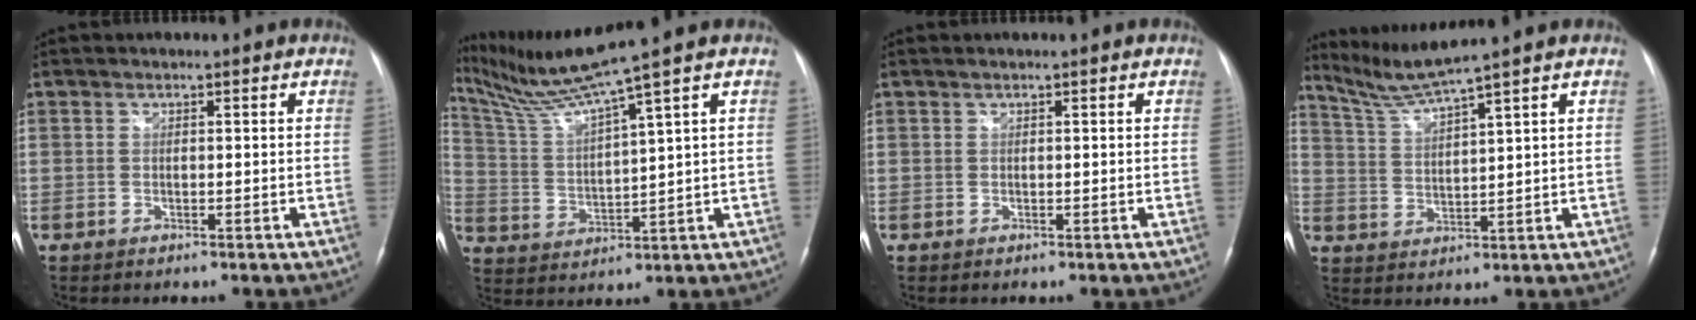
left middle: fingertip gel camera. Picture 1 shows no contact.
{"total": 10.7, "force": [8.6, -3.1, 5.6], "torque": [-0.117, -0.007, 0.171]}
{"total": 0.5, "force": [0.4, -0.1, 0.3], "torque": [-0.010, 0.012, 0.010]}
{"total": 6.0, "force": [5.2, -2.4, 1.7], "torque": [-0.048, -0.012, 0.112]}